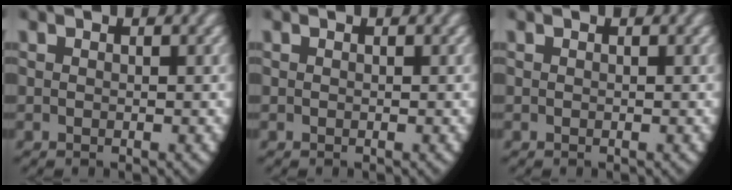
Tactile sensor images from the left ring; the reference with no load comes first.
{"total": 0.0}
{"total": 0.0}